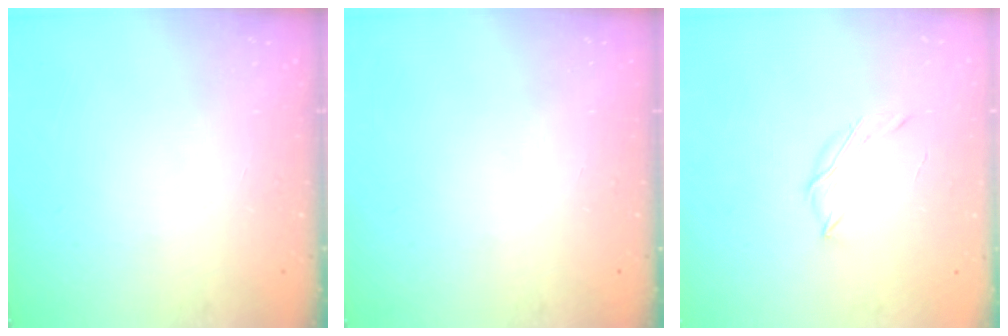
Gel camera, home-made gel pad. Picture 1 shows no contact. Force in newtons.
{"total": 0.0}
{"total": 4.7, "press": 4.6, "slide": 1.0}